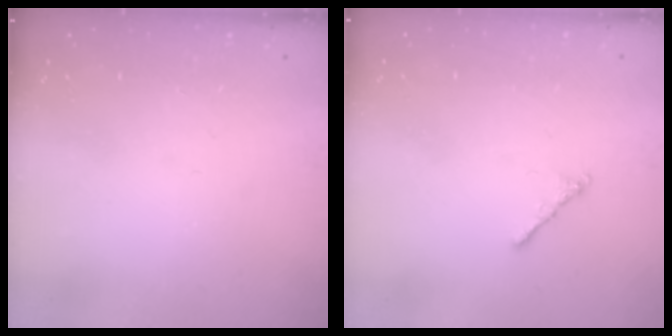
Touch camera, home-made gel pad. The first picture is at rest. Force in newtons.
{"total": 1.8, "press": 1.7, "slide": 0.6}